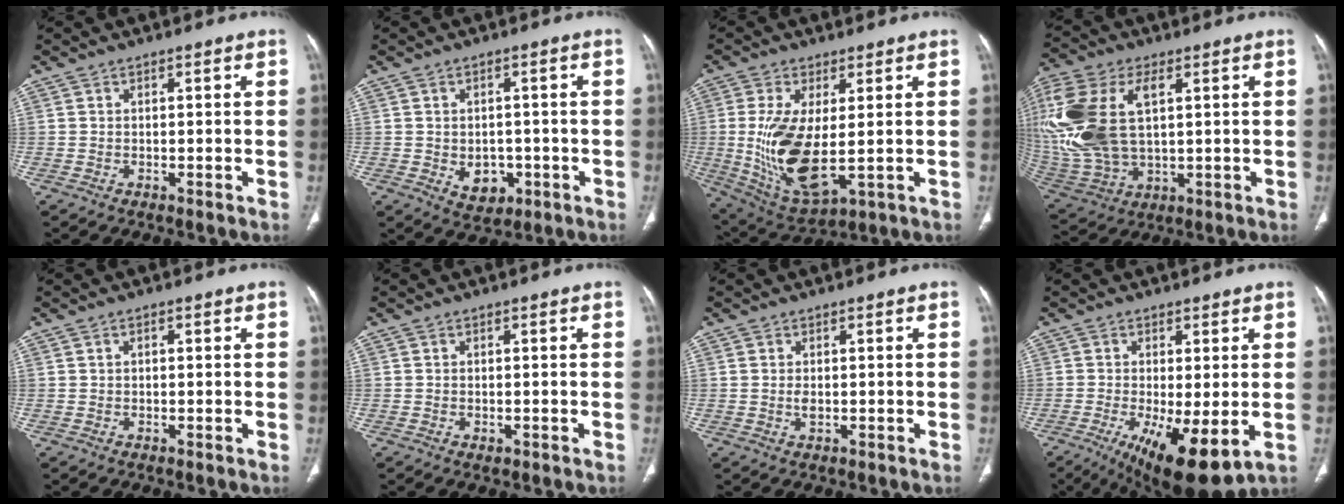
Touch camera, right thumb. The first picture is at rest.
{"total": 5.7, "force": [-1.5, 4.3, 3.4], "torque": [-0.026, 0.006, -0.007]}
{"total": 14.8, "force": [-0.5, 6.2, 13.5], "torque": [-0.271, -0.023, 0.012]}
{"total": 23.0, "force": [4.6, 12.9, 18.4], "torque": [-0.448, -0.004, 0.091]}
{"total": 0.6, "force": [0.2, 0.4, 0.4], "torque": [-0.004, 0.001, 0.002]}
{"total": 0.8, "force": [-0.3, 0.5, 0.6], "torque": [-0.009, -0.001, -0.001]}
{"total": 1.3, "force": [0.0, 0.7, 1.1], "torque": [-0.023, -0.003, 0.001]}
{"total": 13.0, "force": [-3.7, 4.1, 11.8], "torque": [-0.193, -0.026, -0.046]}